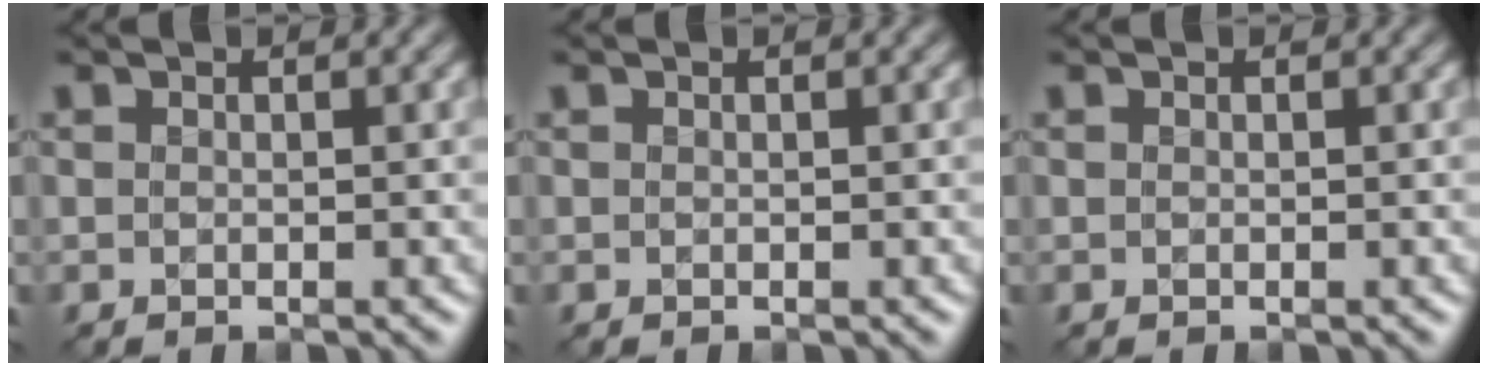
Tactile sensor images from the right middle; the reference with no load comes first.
{"total": 0.0}
{"total": 0.0}